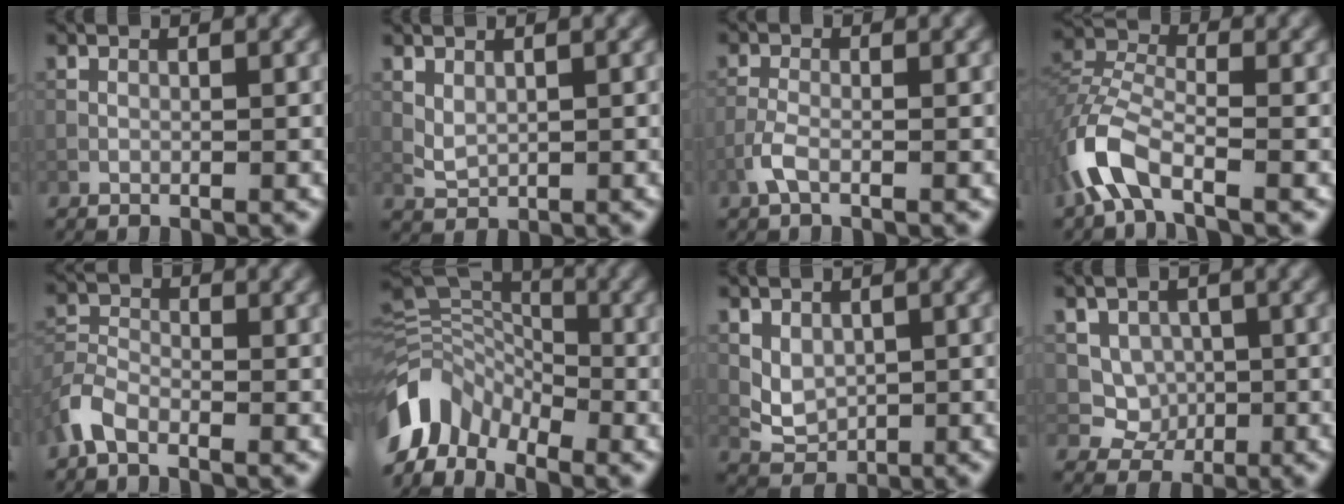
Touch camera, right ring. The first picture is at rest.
{"total": 1.4, "force": [0.7, 0.9, 0.8], "torque": [-0.022, -0.003, 0.020]}
{"total": 1.9, "force": [-1.0, 0.7, 1.5], "torque": [-0.036, 0.001, -0.027]}
{"total": 6.4, "force": [-3.5, 2.9, 4.4], "torque": [-0.096, 0.001, -0.084]}
{"total": 3.4, "force": [-2.4, 1.6, 1.8], "torque": [-0.041, 0.001, -0.062]}
{"total": 8.4, "force": [-4.9, 5.2, 4.4], "torque": [-0.089, -0.007, -0.105]}
{"total": 2.6, "force": [0.4, 2.1, 1.6], "torque": [-0.028, -0.007, 0.012]}
{"total": 4.4, "force": [1.0, 3.9, 1.8], "torque": [-0.032, -0.005, 0.024]}